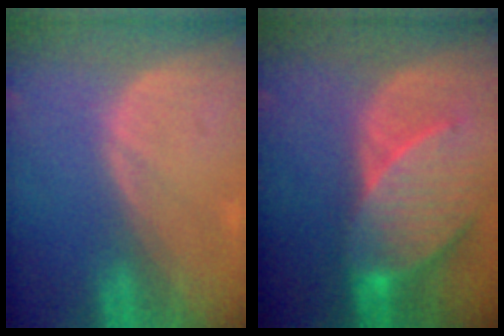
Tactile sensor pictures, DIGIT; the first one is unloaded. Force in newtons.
{"total": 9.6, "press": 8.7, "slide": 4.0}